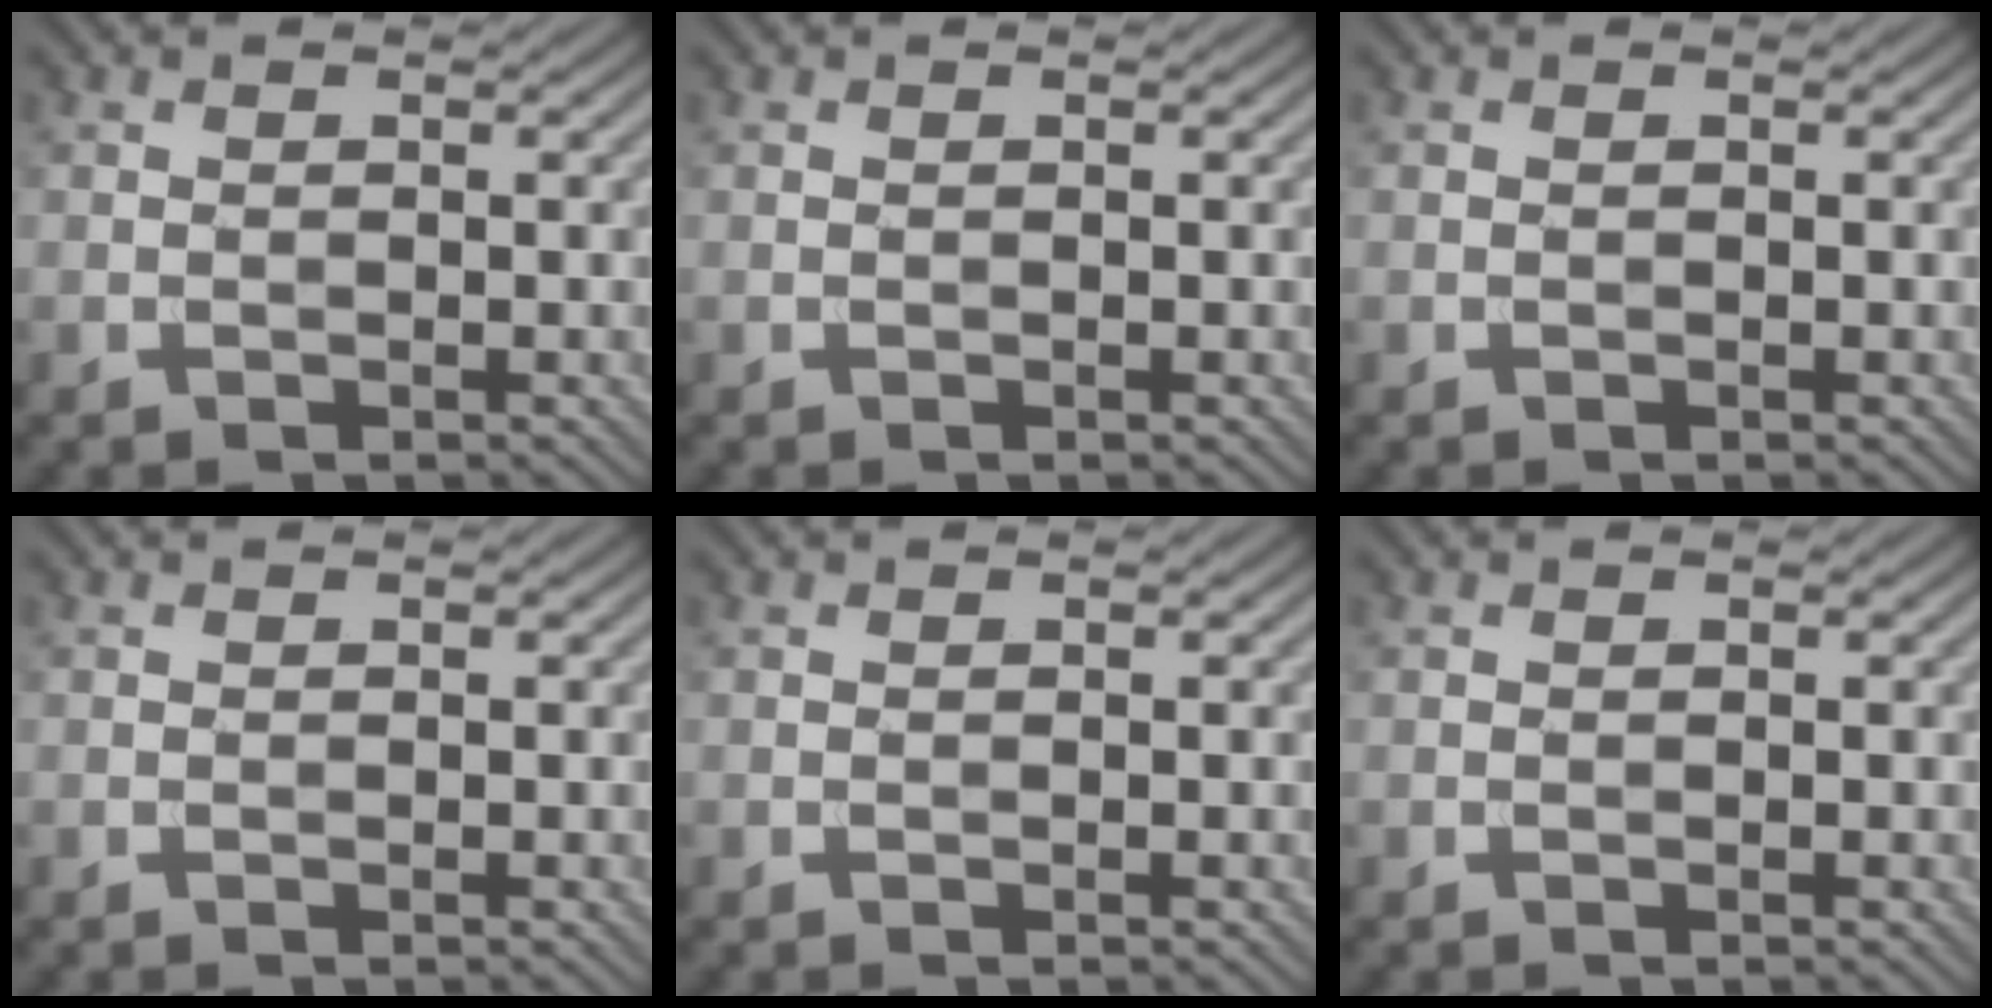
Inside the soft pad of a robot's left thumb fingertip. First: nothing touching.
{"total": 0.0}
{"total": 0.0}
{"total": 0.0}
{"total": 0.0}
{"total": 0.0}